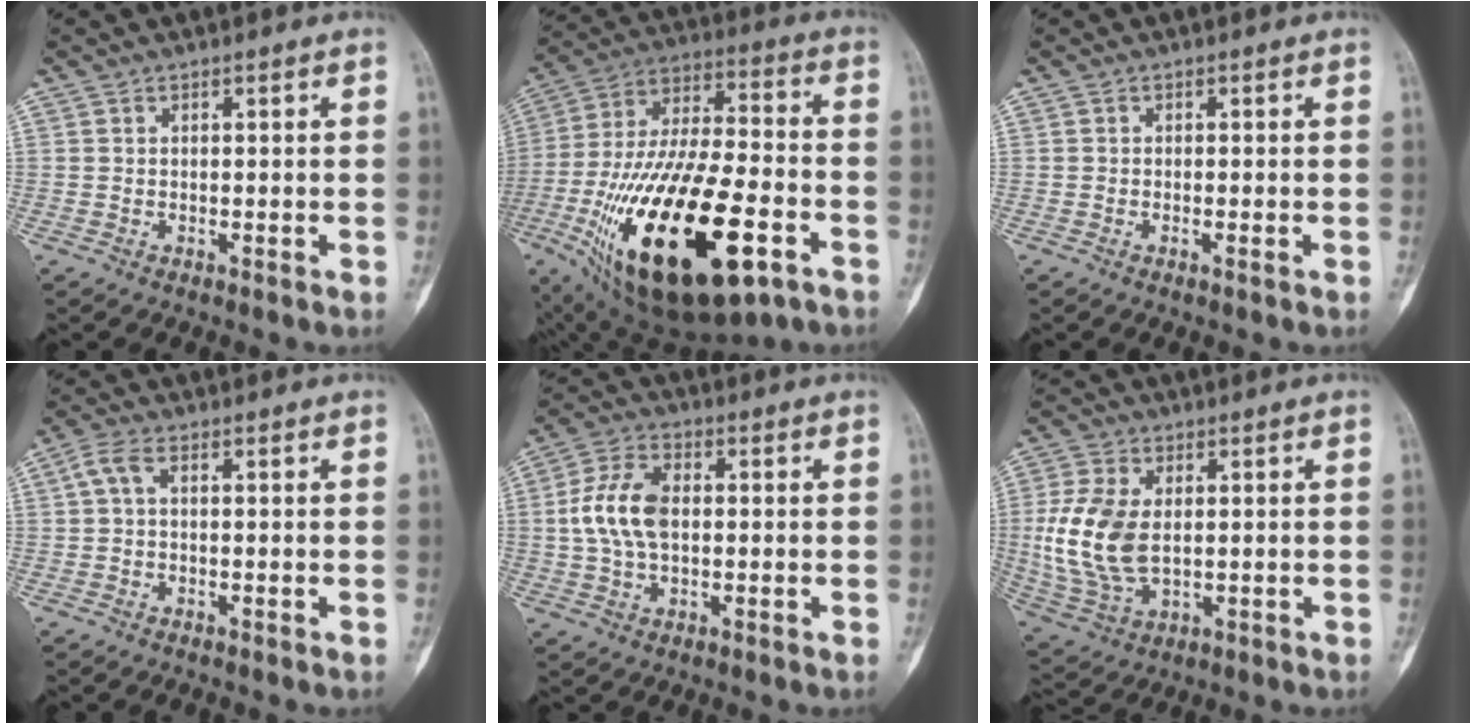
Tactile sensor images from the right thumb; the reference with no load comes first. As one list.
[{"total": 31.6, "force": [-12.2, 12.8, 26.2], "torque": [-0.508, 0.031, -0.193]}, {"total": 0.7, "force": [-0.3, 0.0, 0.6], "torque": [-0.014, 0.000, -0.005]}, {"total": 2.8, "force": [0.4, 1.1, 2.5], "torque": [-0.060, 0.010, 0.005]}, {"total": 9.8, "force": [0.2, 5.8, 7.8], "torque": [-0.156, 0.016, 0.002]}, {"total": 13.0, "force": [0.3, 7.8, 10.4], "torque": [-0.225, -0.004, 0.016]}]